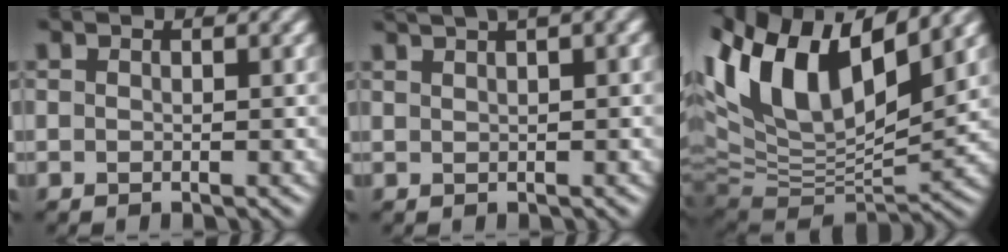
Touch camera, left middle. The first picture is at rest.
{"total": 4.8, "force": [3.2, 1.5, 3.3], "torque": [-0.049, 0.029, 0.040]}
{"total": 12.3, "force": [5.5, 5.3, 9.6], "torque": [-0.199, 0.014, 0.098]}